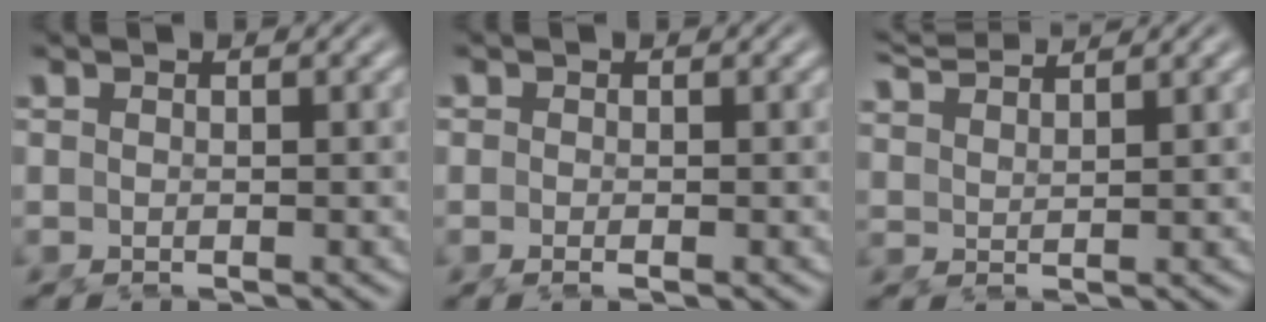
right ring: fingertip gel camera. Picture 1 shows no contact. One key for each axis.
{"total": 0.7, "fx": -0.3, "fy": 0.1, "fz": 0.5, "tx": -0.007, "ty": -0.001, "tz": -0.006}
{"total": 3.5, "fx": 3.5, "fy": -0.4, "fz": 0.5, "tx": 0.000, "ty": 0.003, "tz": 0.069}